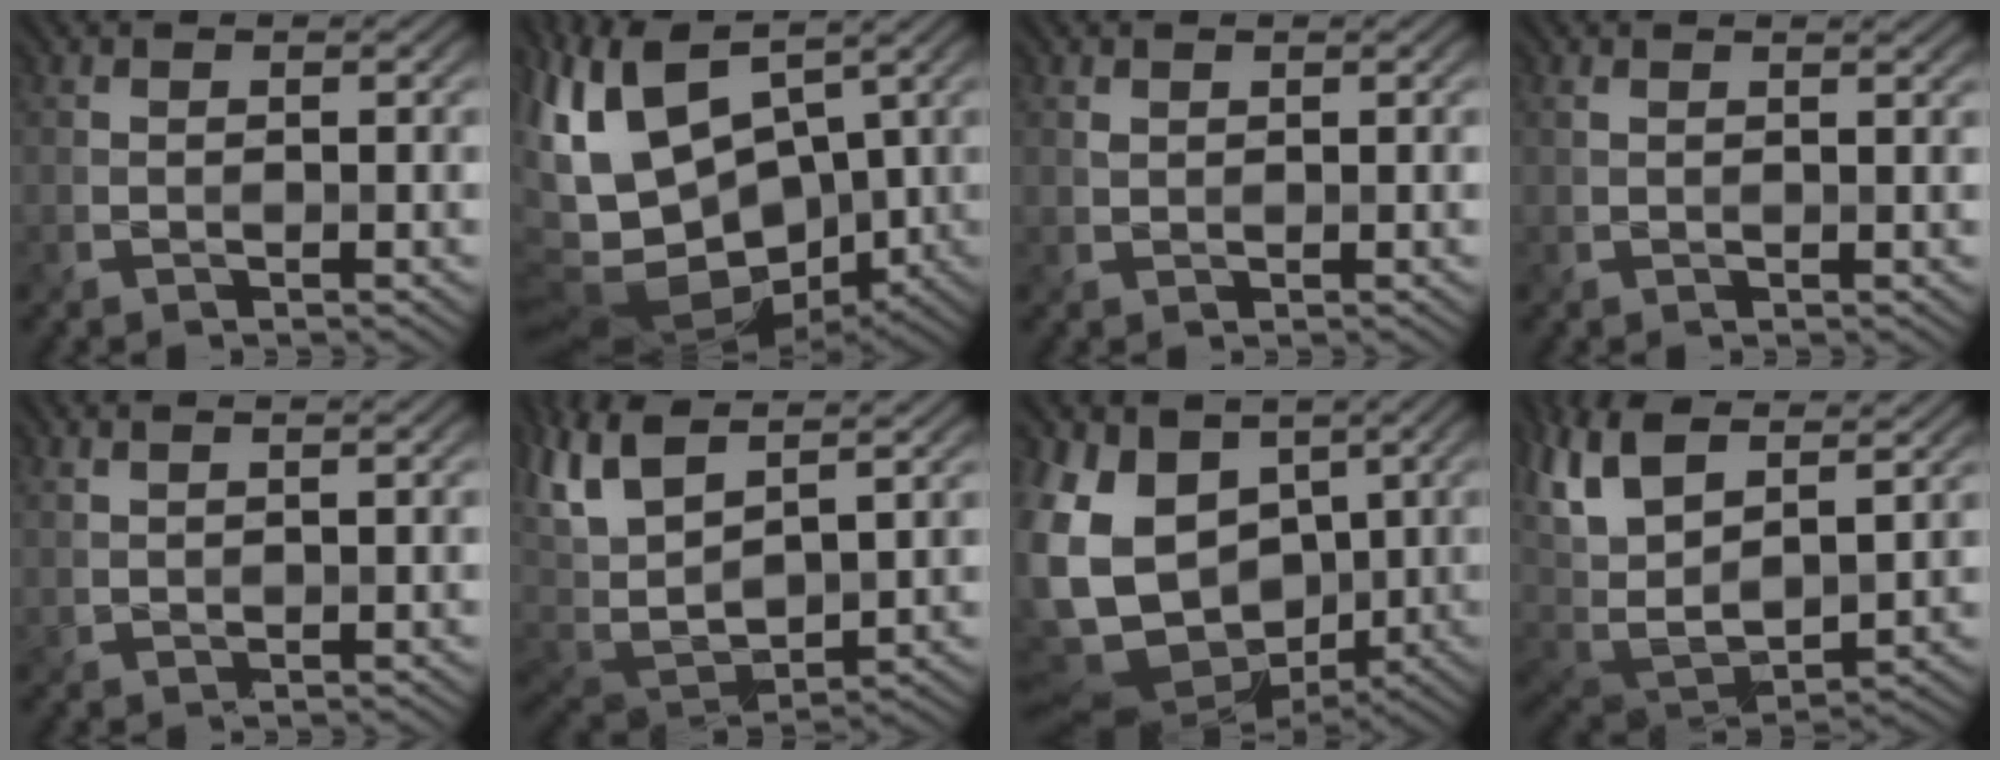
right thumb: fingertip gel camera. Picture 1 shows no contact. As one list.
[{"total": 14.8, "force": [3.3, 8.4, 11.8], "torque": [-0.252, -0.004, 0.073]}, {"total": 0.6, "force": [0.5, 0.3, 0.0], "torque": [-0.004, -0.003, 0.013]}, {"total": 1.6, "force": [1.2, 0.1, 1.0], "torque": [-0.021, -0.004, 0.019]}, {"total": 2.6, "force": [2.2, 0.4, 1.3], "torque": [-0.014, 0.004, 0.031]}, {"total": 13.0, "force": [5.2, 6.1, 10.3], "torque": [-0.266, 0.008, 0.094]}, {"total": 16.0, "force": [0.2, 12.2, 10.4], "torque": [-0.258, -0.023, 0.039]}, {"total": 15.0, "force": [6.1, 7.5, 11.5], "torque": [-0.273, 0.006, 0.119]}]